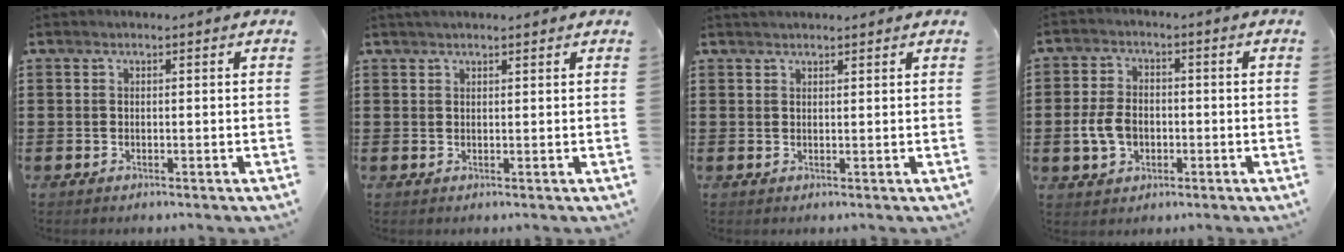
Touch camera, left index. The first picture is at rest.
{"total": 1.1, "force": [1.0, 0.2, 0.4], "torque": [-0.009, 0.002, 0.019]}
{"total": 1.2, "force": [1.1, 0.2, 0.2], "torque": [-0.005, 0.001, 0.021]}
{"total": 5.5, "force": [-1.2, 4.0, 3.7], "torque": [-0.098, 0.000, -0.028]}